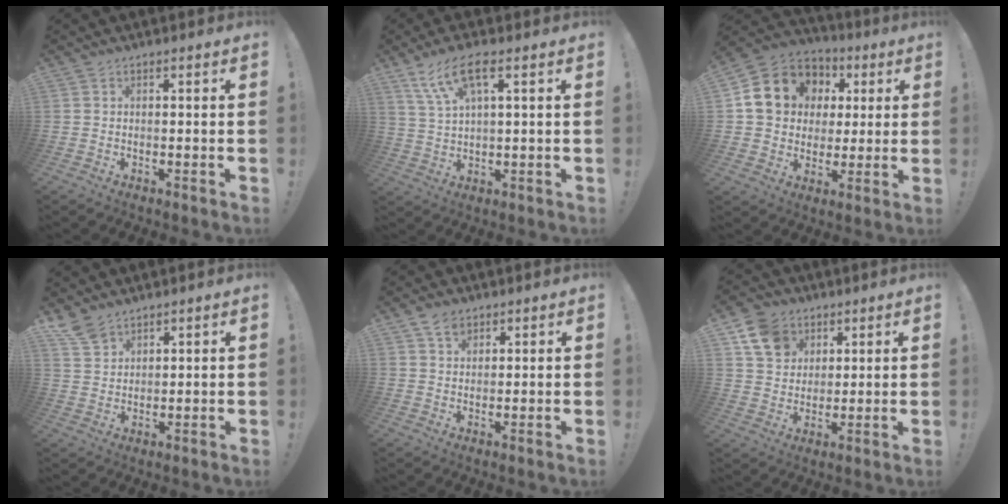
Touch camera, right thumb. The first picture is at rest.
{"total": 9.6, "force": [4.9, 3.0, 7.7], "torque": [-0.147, -0.008, 0.094]}
{"total": 15.9, "force": [4.2, 13.5, 7.2], "torque": [-0.101, -0.002, 0.098]}
{"total": 6.2, "force": [5.2, 2.5, 2.4], "torque": [-0.047, -0.029, 0.100]}
{"total": 4.3, "force": [2.8, 2.8, 1.8], "torque": [-0.023, -0.010, 0.049]}
{"total": 11.4, "force": [5.8, 8.9, 4.3], "torque": [-0.067, -0.024, 0.116]}